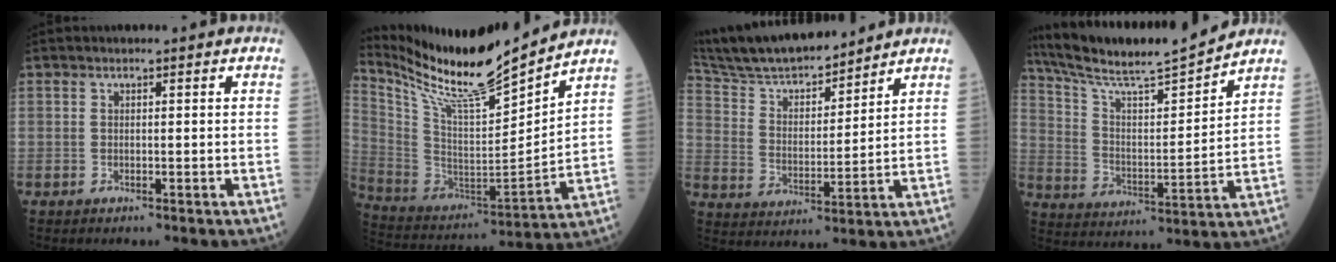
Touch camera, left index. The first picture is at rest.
{"total": 17.5, "force": [15.8, -0.2, 7.4], "torque": [-0.159, -0.026, 0.290]}
{"total": 15.6, "force": [14.2, 2.5, 6.0], "torque": [-0.113, 0.010, 0.253]}
{"total": 16.8, "force": [15.6, -0.3, 6.4], "torque": [-0.124, -0.001, 0.260]}